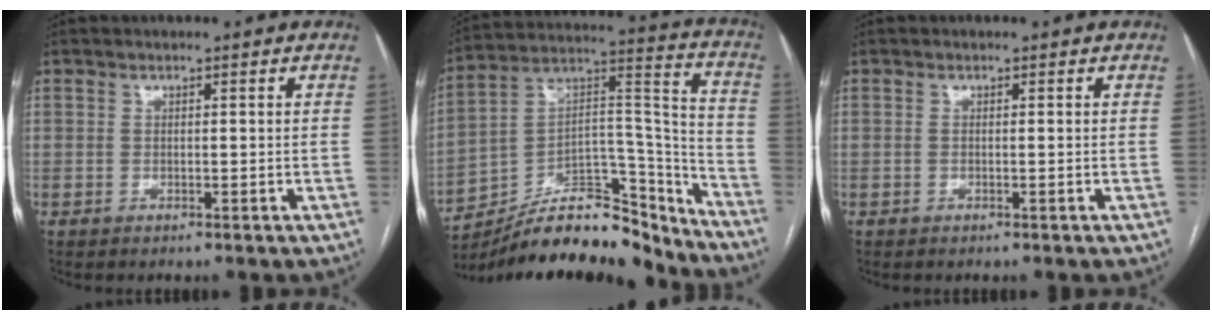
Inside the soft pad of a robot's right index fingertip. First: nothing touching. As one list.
[{"total": 22.4, "force": [-20.0, 5.5, 8.6], "torque": [-0.150, 0.048, -0.324]}, {"total": 0.0}]